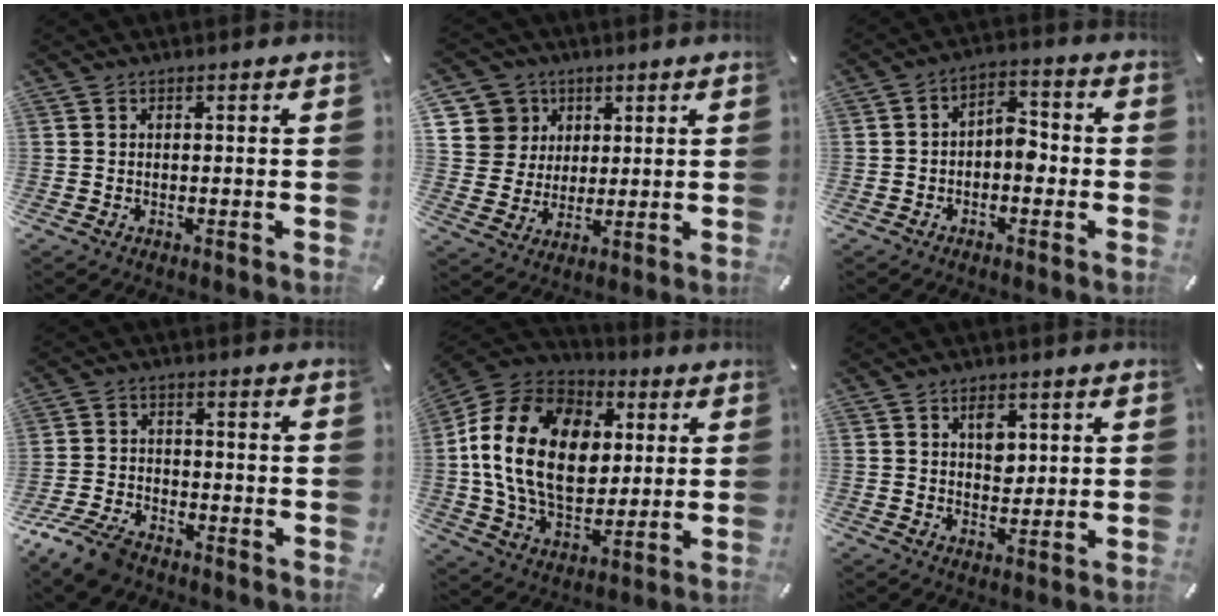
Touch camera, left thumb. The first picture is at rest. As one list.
[{"total": 9.5, "force": [3.8, 8.6, 0.9], "torque": [-0.025, -0.022, 0.078]}, {"total": 5.4, "force": [-1.9, 3.4, 3.8], "torque": [-0.056, 0.015, -0.037]}, {"total": 8.3, "force": [-6.4, 3.8, 3.7], "torque": [-0.084, 0.024, -0.123]}, {"total": 21.4, "force": [2.5, 15.6, 14.5], "torque": [-0.288, 0.014, 0.042]}, {"total": 4.7, "force": [1.8, 3.4, 2.6], "torque": [-0.018, -0.009, 0.024]}]